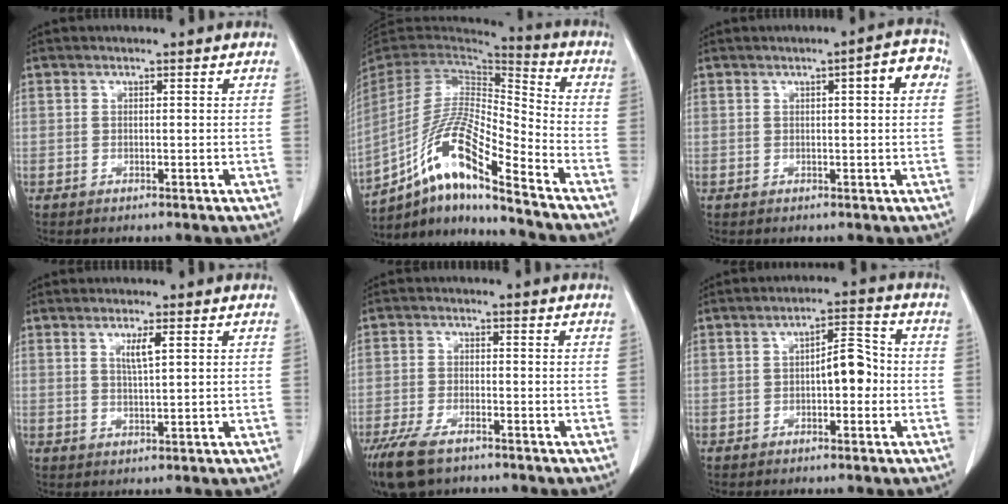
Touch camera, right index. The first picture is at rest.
{"total": 16.5, "force": [-10.4, 1.3, 12.7], "torque": [-0.257, -0.004, -0.188]}
{"total": 4.6, "force": [1.2, 0.7, 4.4], "torque": [-0.054, 0.012, 0.011]}
{"total": 2.7, "force": [1.1, 0.0, 2.5], "torque": [-0.050, -0.002, 0.022]}
{"total": 8.1, "force": [-5.9, 2.9, 4.8], "torque": [-0.096, -0.016, -0.101]}
{"total": 5.2, "force": [-0.5, 1.9, 4.8], "torque": [-0.065, 0.023, -0.007]}